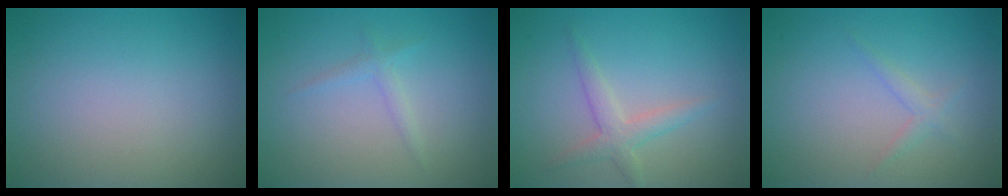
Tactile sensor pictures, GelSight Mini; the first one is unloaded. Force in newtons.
{"total": 1.1, "press": 1.1, "slide": 0.1}
{"total": 2.2, "press": 2.2, "slide": 0.1}
{"total": 1.1, "press": 1.1, "slide": 0.1}